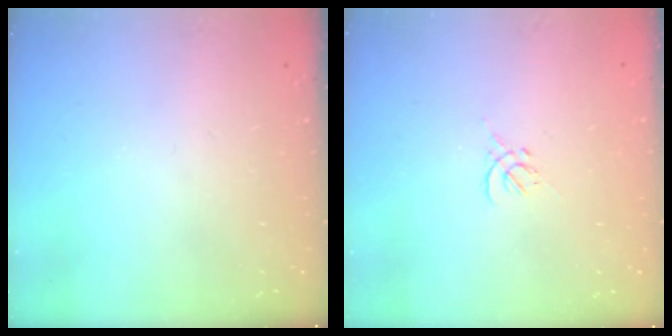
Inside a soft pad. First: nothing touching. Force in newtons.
{"total": 0.0}